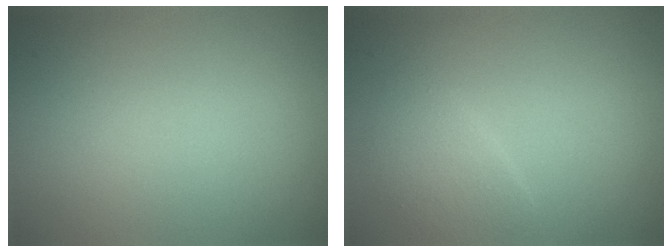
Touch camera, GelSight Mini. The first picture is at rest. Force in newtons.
{"total": 2.2, "press": 2.2, "slide": 0.1}